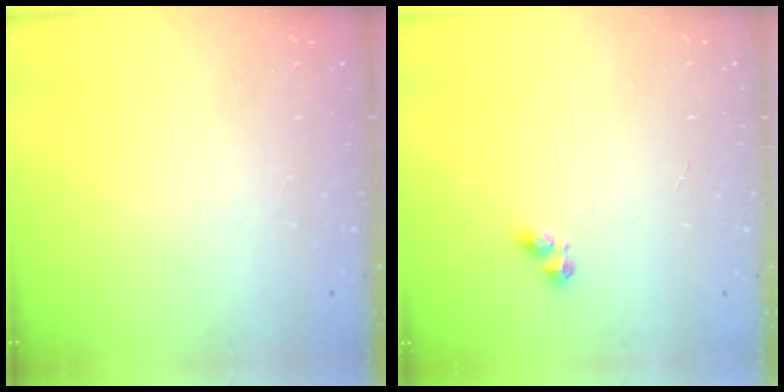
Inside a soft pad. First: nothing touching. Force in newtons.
{"total": 3.2, "press": 3.2, "slide": 0.4}